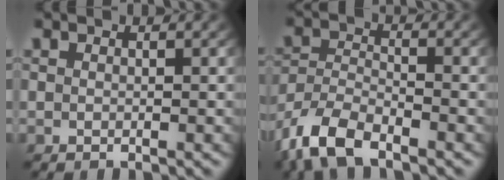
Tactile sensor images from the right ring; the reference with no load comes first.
{"total": 6.3, "force": [-3.9, 3.9, 3.1], "torque": [-0.089, -0.028, -0.061]}